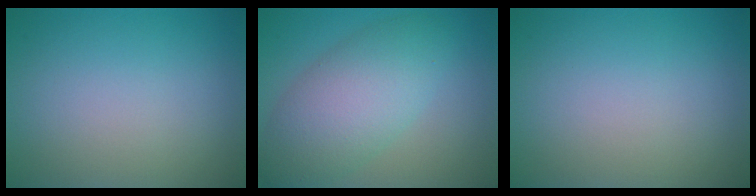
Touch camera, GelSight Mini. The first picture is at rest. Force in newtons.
{"total": 6.7, "press": 6.7, "slide": 0.5}
{"total": 0.0}